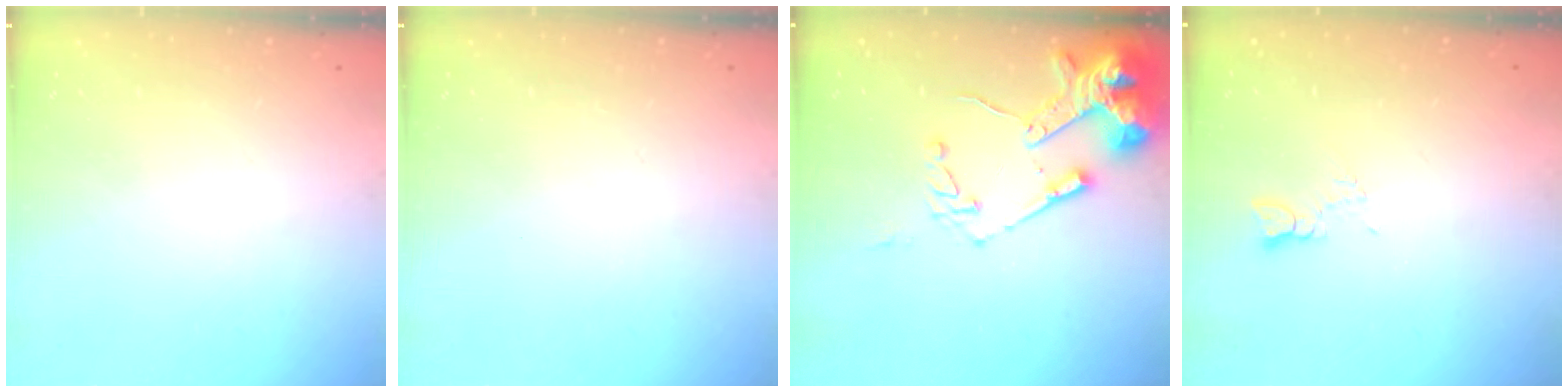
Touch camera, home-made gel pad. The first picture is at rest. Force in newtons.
{"total": 0.0}
{"total": 16.6, "press": 16.4, "slide": 2.0}
{"total": 2.7, "press": 2.7, "slide": 0.3}